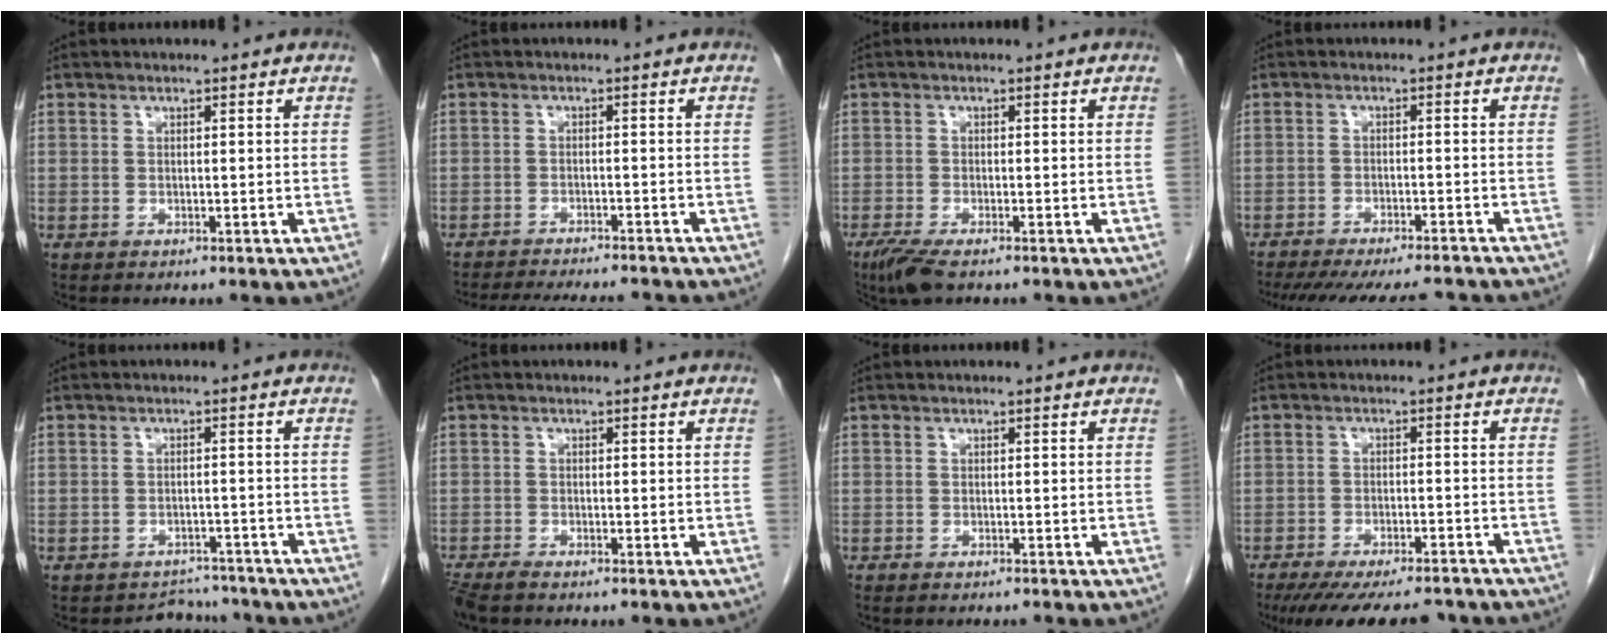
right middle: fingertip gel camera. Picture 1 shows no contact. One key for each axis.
{"total": 13.2, "fx": -12.1, "fy": 2.0, "fz": 5.0, "tx": -0.091, "ty": -0.014, "tz": -0.158}
{"total": 3.9, "fx": -2.8, "fy": 0.7, "fz": 2.7, "tx": -0.055, "ty": -0.011, "tz": -0.051}
{"total": 16.9, "fx": -15.1, "fy": 2.8, "fz": 6.8, "tx": -0.136, "ty": -0.026, "tz": -0.201}
{"total": 3.6, "fx": -3.3, "fy": 1.1, "fz": -0.9, "tx": 0.007, "ty": 0.011, "tz": -0.046}
{"total": 2.4, "fx": -2.1, "fy": 0.2, "fz": 1.2, "tx": -0.024, "ty": -0.007, "tz": -0.041}
{"total": 1.8, "fx": -1.6, "fy": 0.0, "fz": 0.7, "tx": -0.009, "ty": -0.001, "tz": -0.022}
{"total": 15.8, "fx": -13.8, "fy": 3.3, "fz": 6.9, "tx": -0.127, "ty": -0.022, "tz": -0.188}